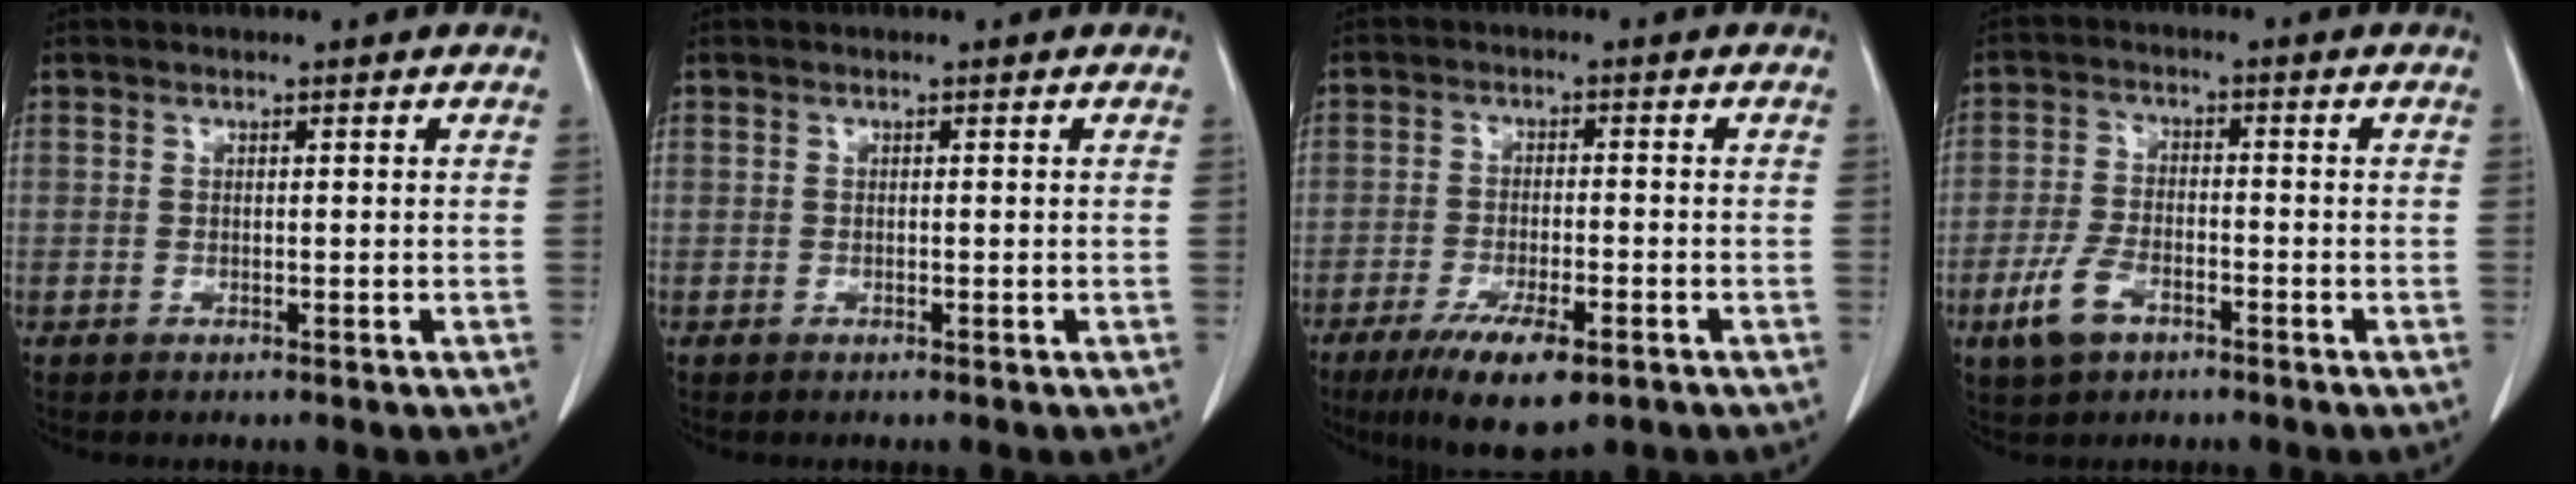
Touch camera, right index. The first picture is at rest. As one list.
[{"total": 0.0}, {"total": 9.1, "force": [-5.4, 2.3, 6.9], "torque": [-0.118, -0.017, -0.084]}, {"total": 5.5, "force": [-3.1, 2.8, 3.6], "torque": [-0.082, -0.001, -0.054]}]